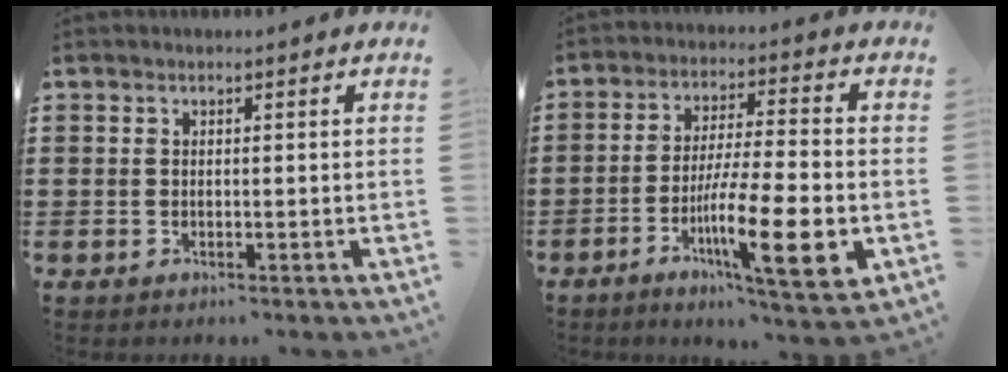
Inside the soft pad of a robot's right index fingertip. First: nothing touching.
{"total": 14.6, "force": [-5.1, 2.2, 13.5], "torque": [-0.250, -0.009, -0.087]}